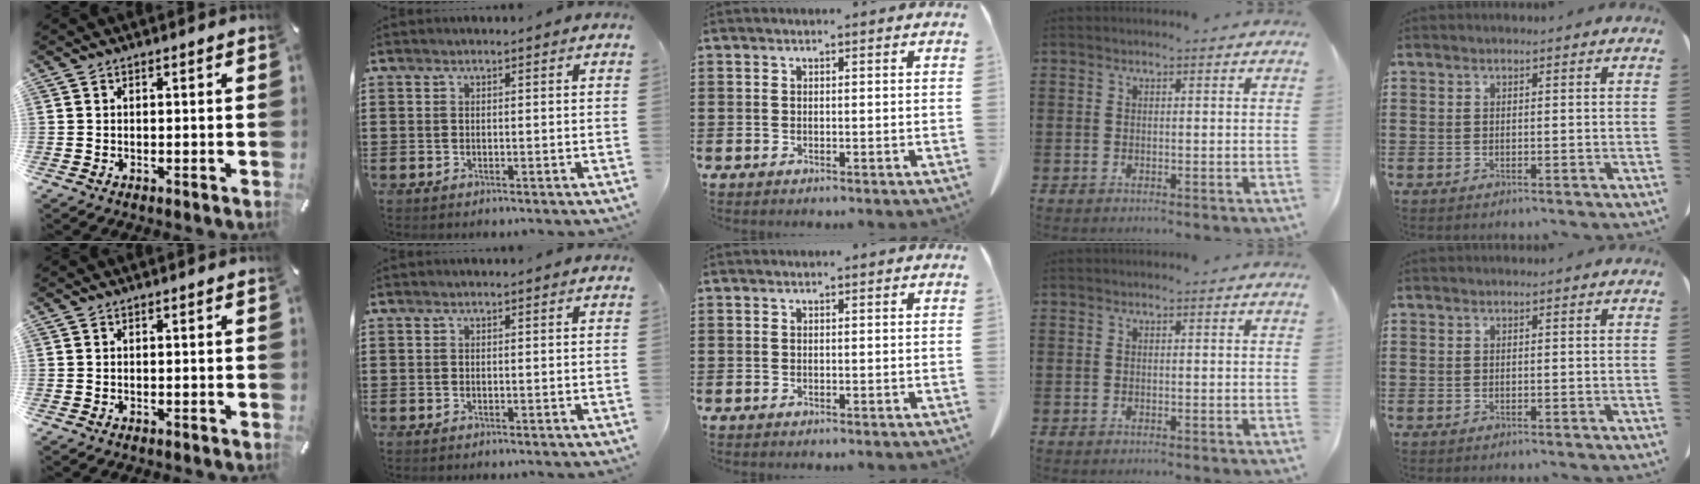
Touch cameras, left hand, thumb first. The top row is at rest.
{}